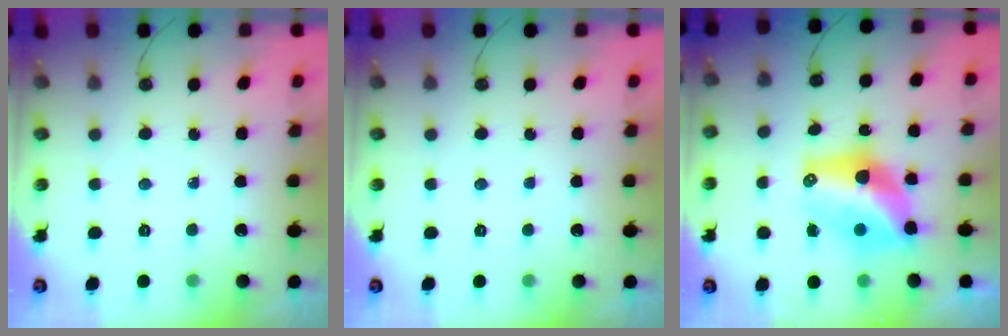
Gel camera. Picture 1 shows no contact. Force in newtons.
{"total": 0.0}
{"total": 11.9, "press": 11.8, "slide": 1.2}